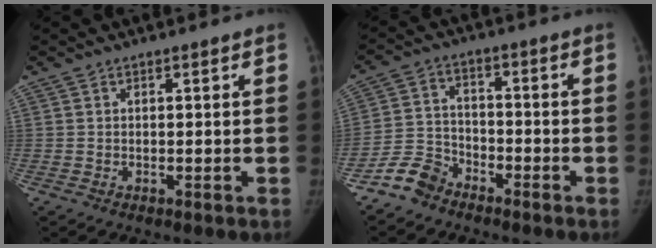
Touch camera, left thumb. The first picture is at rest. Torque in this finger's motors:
{"motor_torque": [-0.99, 0.66, -0.42, 0.44, 0.00]}